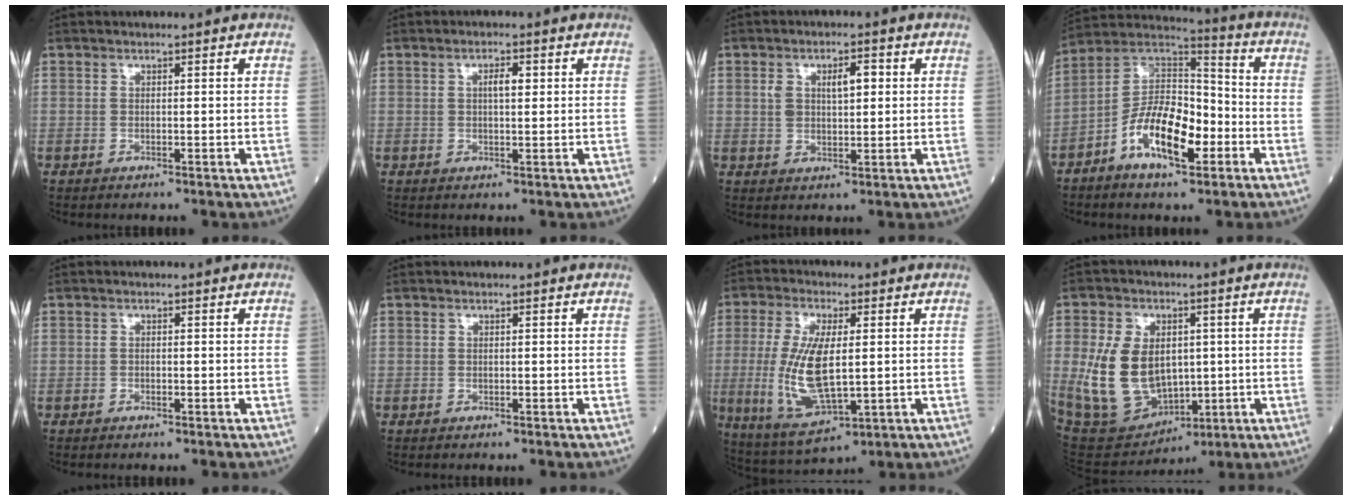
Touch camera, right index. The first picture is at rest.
{"total": 2.7, "force": [0.8, 0.8, 2.5], "torque": [-0.040, 0.003, 0.013]}
{"total": 5.1, "force": [1.3, 2.7, 4.1], "torque": [-0.070, 0.012, 0.026]}
{"total": 13.5, "force": [-5.4, 5.3, 11.2], "torque": [-0.211, 0.017, -0.099]}
{"total": 0.0}
{"total": 0.0}
{"total": 12.7, "force": [-0.3, 4.3, 12.0], "torque": [-0.258, -0.013, 0.006]}
{"total": 14.3, "force": [0.2, 9.7, 10.5], "torque": [-0.222, 0.007, 0.030]}